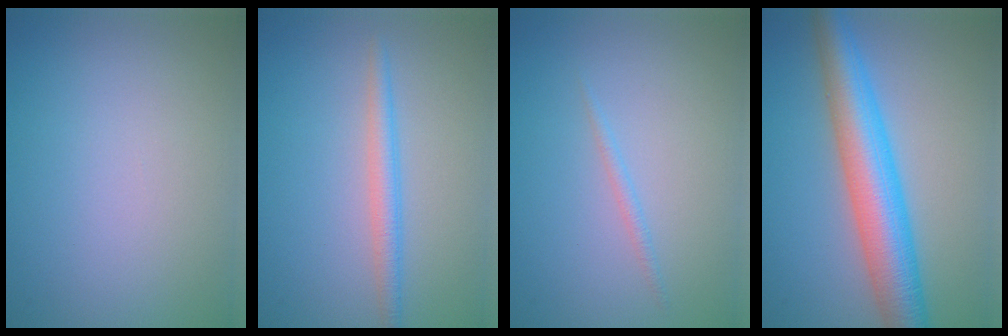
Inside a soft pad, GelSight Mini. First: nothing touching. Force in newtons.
{"total": 2.2, "press": 2.2, "slide": 0.0}
{"total": 0.8, "press": 0.8, "slide": 0.1}
{"total": 7.6, "press": 7.6, "slide": 0.1}